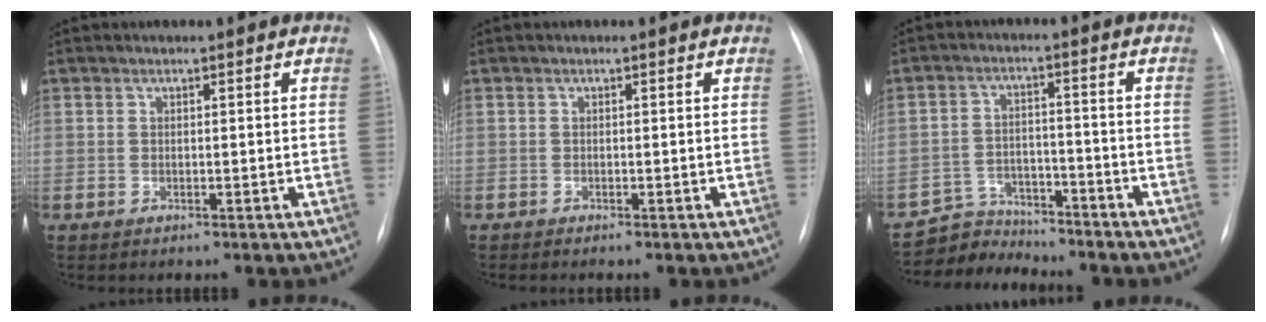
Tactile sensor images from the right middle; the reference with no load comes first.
{"total": 0.6, "force": [-0.5, 0.0, 0.4], "torque": [-0.004, -0.001, -0.006]}
{"total": 6.0, "force": [-5.7, 1.7, -0.9], "torque": [0.017, 0.012, -0.101]}